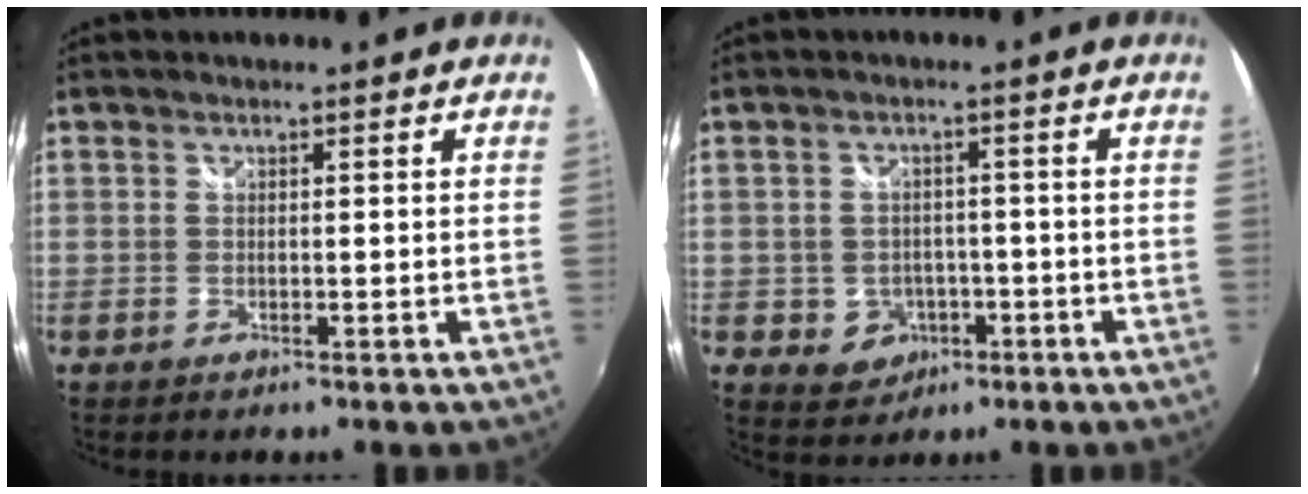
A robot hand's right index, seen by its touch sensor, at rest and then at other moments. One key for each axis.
{"total": 5.4, "fx": -1.8, "fy": 4.9, "fz": 1.4, "tx": -0.041, "ty": 0.010, "tz": -0.011}